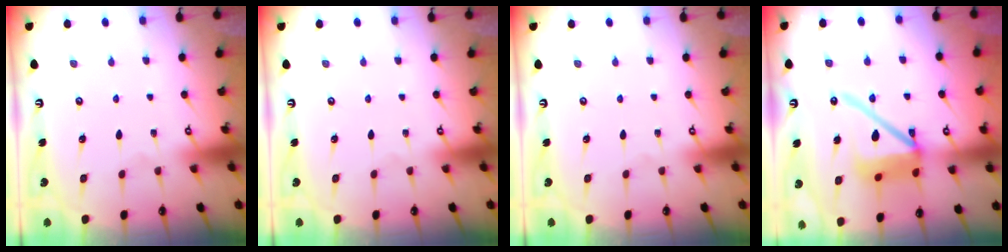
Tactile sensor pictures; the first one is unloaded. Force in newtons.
{"total": 0.0}
{"total": 0.0}
{"total": 14.9, "press": 14.8, "slide": 2.0}